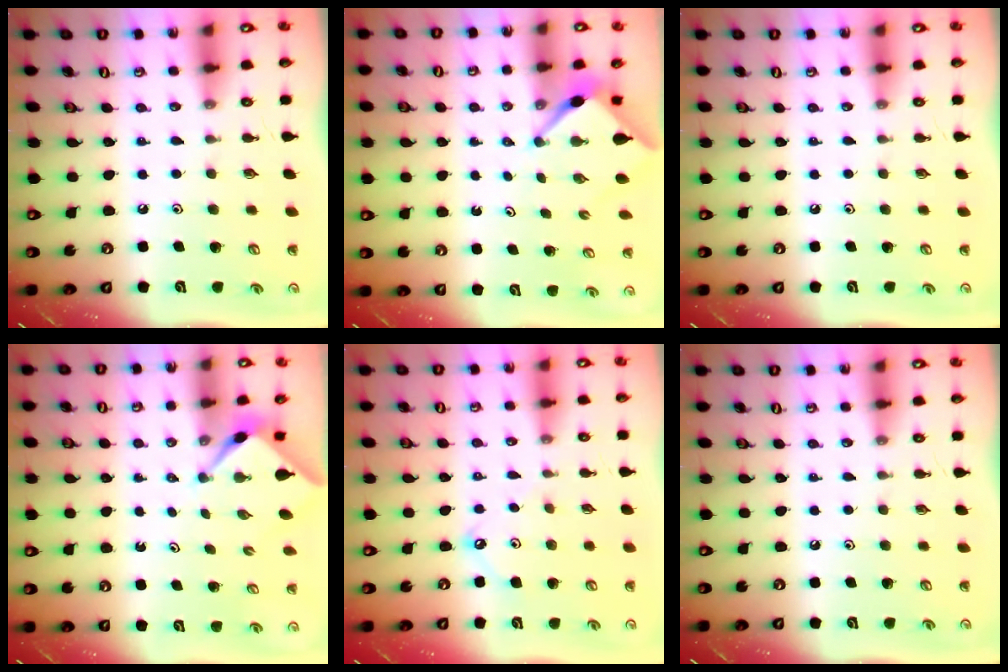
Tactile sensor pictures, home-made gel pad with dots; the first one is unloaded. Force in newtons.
{"total": 2.7, "press": 2.7, "slide": 0.3}
{"total": 0.0}
{"total": 2.2, "press": 2.2, "slide": 0.1}
{"total": 5.4, "press": 5.4, "slide": 0.5}
{"total": 0.0}